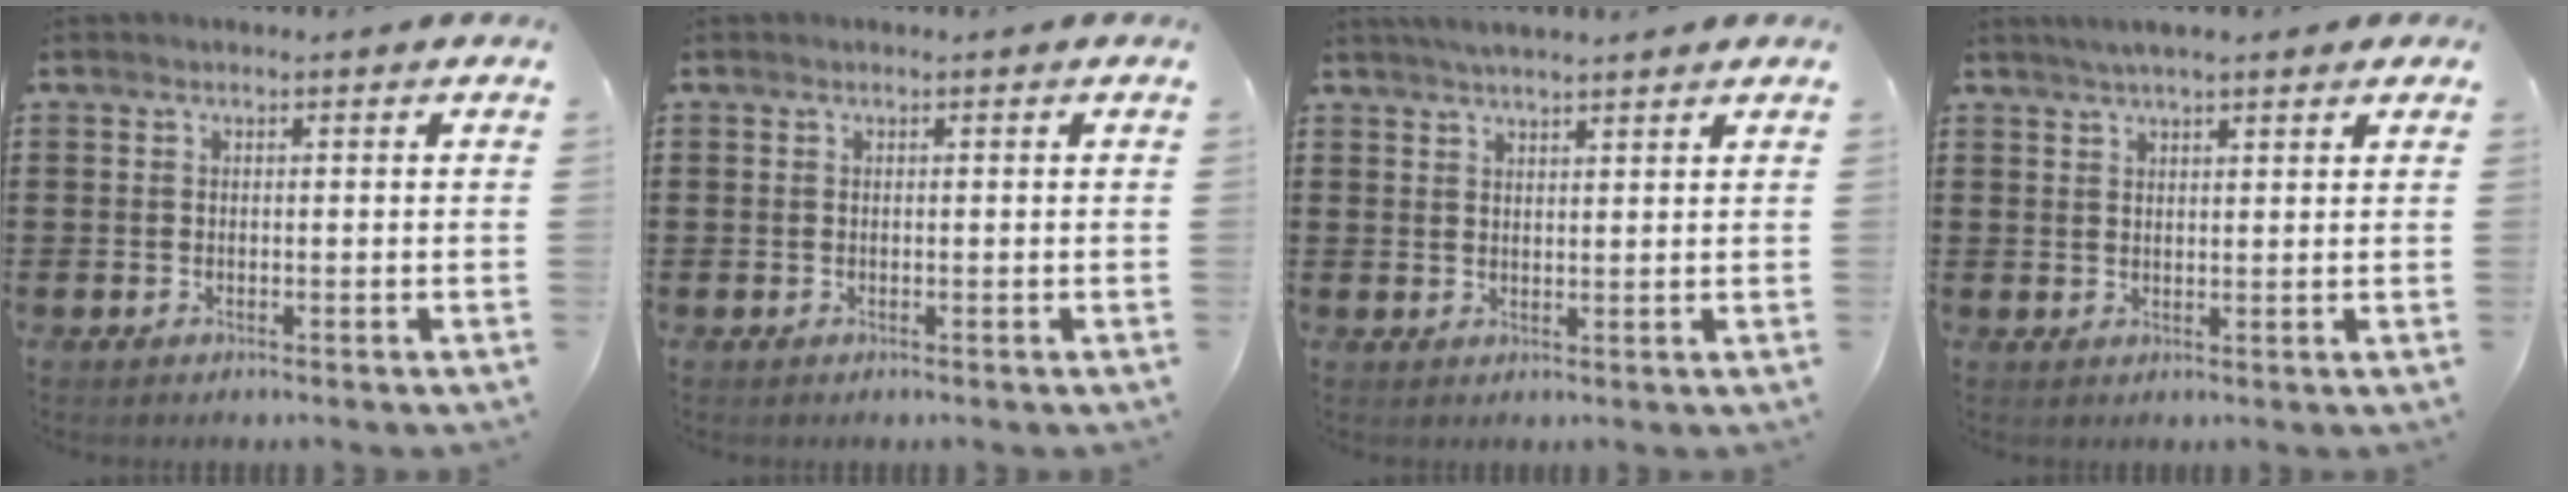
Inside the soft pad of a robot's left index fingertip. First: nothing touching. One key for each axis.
{"total": 0.0}
{"total": 2.8, "fx": 2.7, "fy": -0.1, "fz": 0.9, "tx": -0.023, "ty": 0.001, "tz": 0.050}
{"total": 3.3, "fx": 2.7, "fy": 0.6, "fz": 1.9, "tx": -0.041, "ty": 0.006, "tz": 0.049}